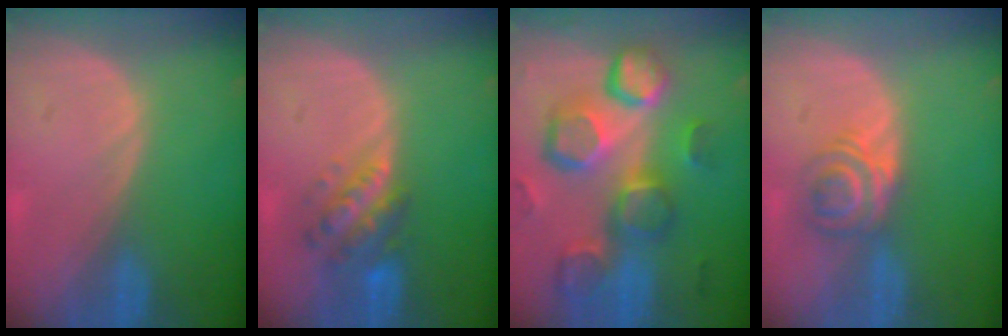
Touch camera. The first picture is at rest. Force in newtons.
{"total": 5.7, "press": 5.5, "slide": 1.4}
{"total": 13.0, "press": 11.4, "slide": 6.3}
{"total": 5.9, "press": 4.8, "slide": 3.4}